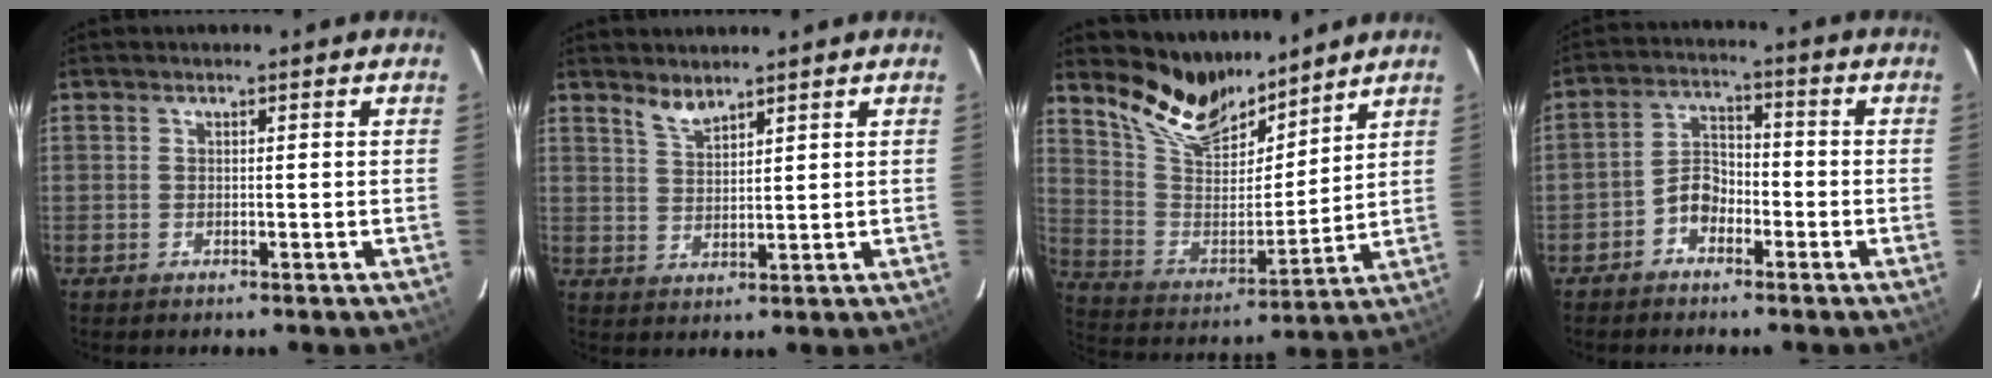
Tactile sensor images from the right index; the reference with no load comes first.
{"total": 3.4, "force": [3.0, 0.8, 1.4], "torque": [-0.027, 0.003, 0.059]}
{"total": 14.5, "force": [12.1, 5.5, 5.9], "torque": [-0.133, -0.001, 0.230]}
{"total": 5.1, "force": [-3.1, 3.4, 2.2], "torque": [-0.047, 0.017, -0.057]}